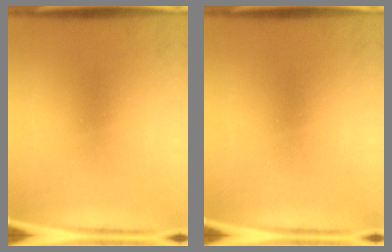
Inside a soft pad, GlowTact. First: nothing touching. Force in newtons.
{"total": 0.0}